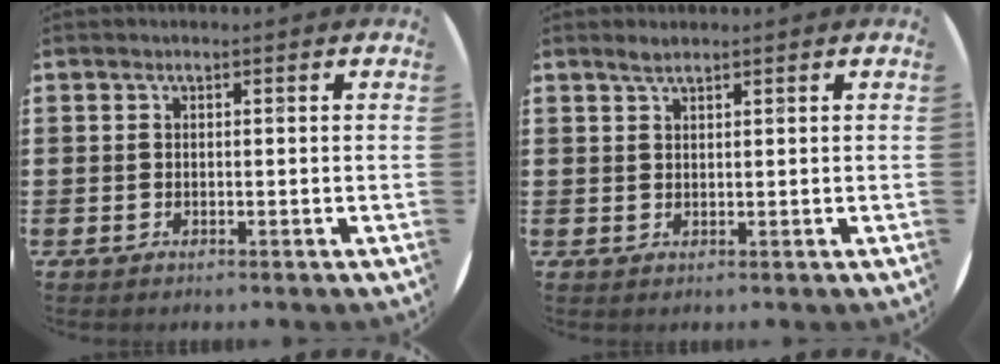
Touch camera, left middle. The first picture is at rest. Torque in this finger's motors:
{"motor_torque": [0.40, -0.32, -0.02, 0.03]}